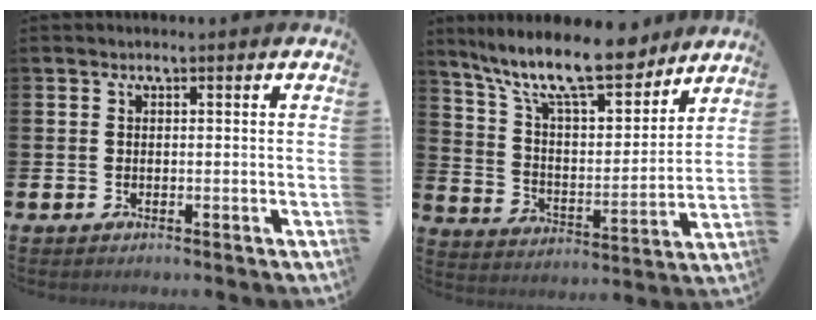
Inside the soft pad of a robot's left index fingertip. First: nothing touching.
{"total": 13.2, "force": [11.2, 3.2, 6.4], "torque": [-0.153, -0.063, 0.195]}